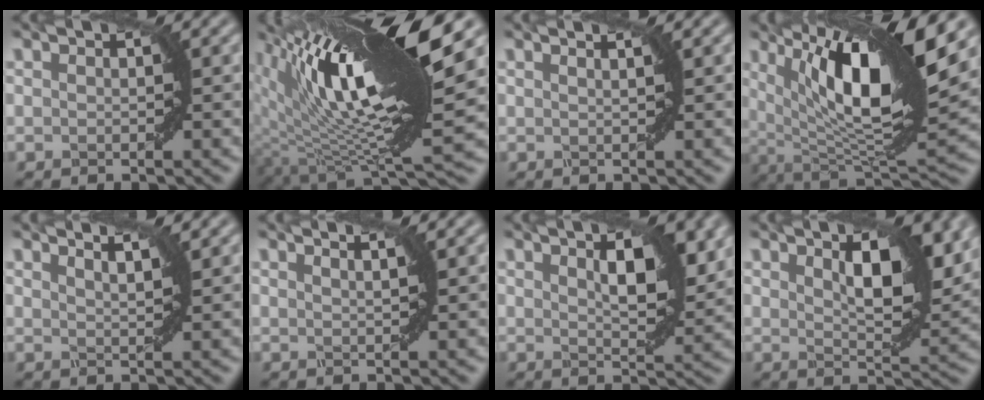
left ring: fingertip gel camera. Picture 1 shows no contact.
{"total": 15.8, "force": [5.5, 4.7, 14.0], "torque": [-0.244, 0.004, 0.102]}
{"total": 1.6, "force": [1.1, 0.5, 1.1], "torque": [0.002, -0.003, -0.002]}
{"total": 13.6, "force": [5.0, 3.8, 12.1], "torque": [-0.191, 0.001, 0.088]}
{"total": 2.9, "force": [2.3, 0.6, 1.5], "torque": [-0.002, 0.005, 0.012]}
{"total": 2.7, "force": [1.9, 0.9, 1.7], "torque": [-0.001, 0.008, -0.004]}
{"total": 5.3, "force": [2.3, 1.8, 4.4], "torque": [-0.069, 0.000, 0.038]}
{"total": 6.7, "force": [2.9, 2.4, 5.5], "torque": [-0.084, -0.003, 0.049]}